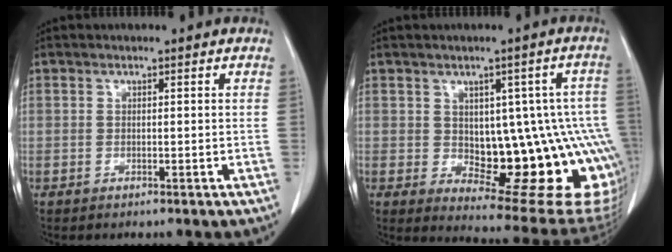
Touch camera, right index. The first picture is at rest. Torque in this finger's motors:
{"motor_torque": [1.51, -0.63, 0.38, 0.05]}